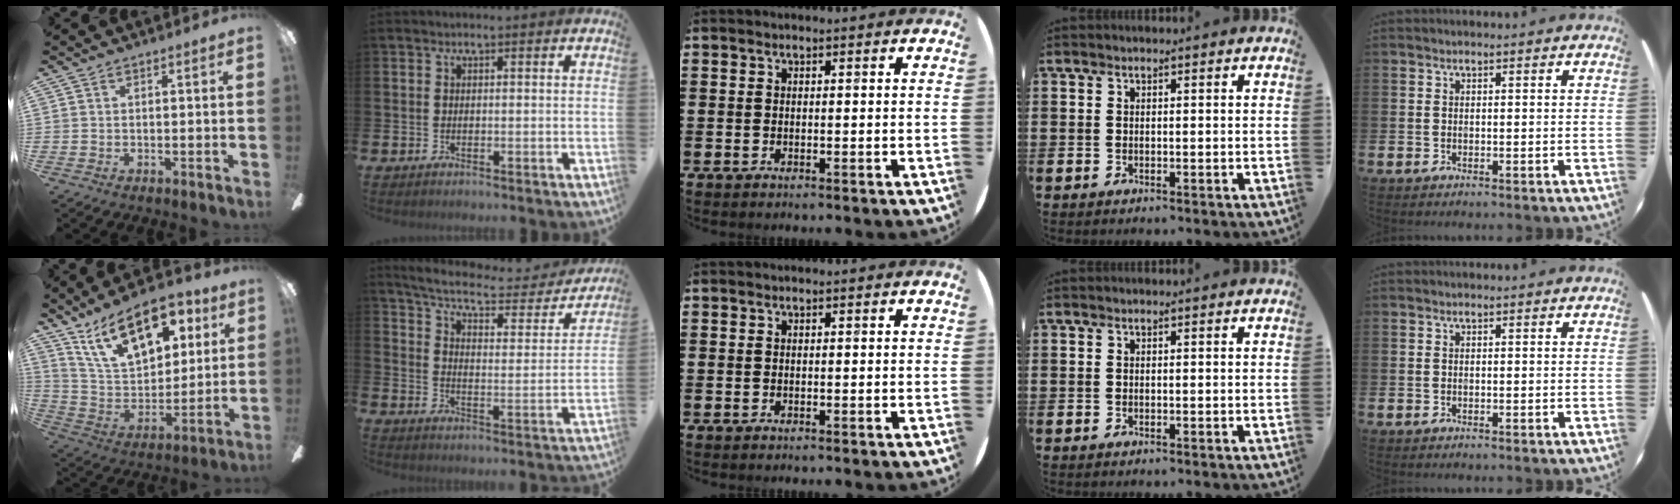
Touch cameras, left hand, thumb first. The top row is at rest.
{"thumb": {"total": 21.1, "force": [11.5, 11.2, 13.7], "torque": [-0.233, -0.040, 0.201]}, "index": {"total": 7.1, "force": [6.1, 1.8, 3.1], "torque": [-0.080, -0.042, 0.097]}}